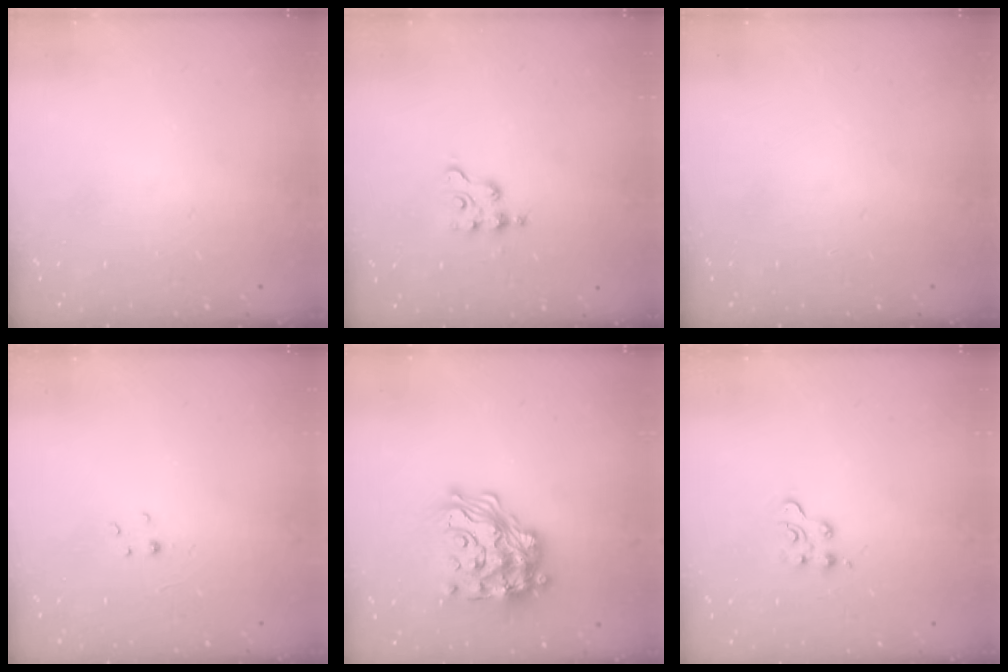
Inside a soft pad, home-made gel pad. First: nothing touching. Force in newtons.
{"total": 3.3, "press": 3.2, "slide": 0.5}
{"total": 0.0}
{"total": 1.4, "press": 1.3, "slide": 0.2}
{"total": 22.8, "press": 22.7, "slide": 1.5}
{"total": 4.2, "press": 4.2, "slide": 0.4}